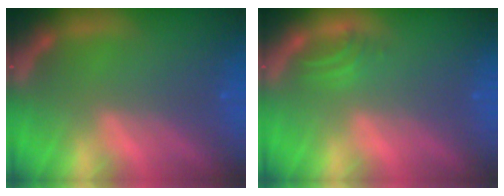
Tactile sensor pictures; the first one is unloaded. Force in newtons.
{"total": 1.5}